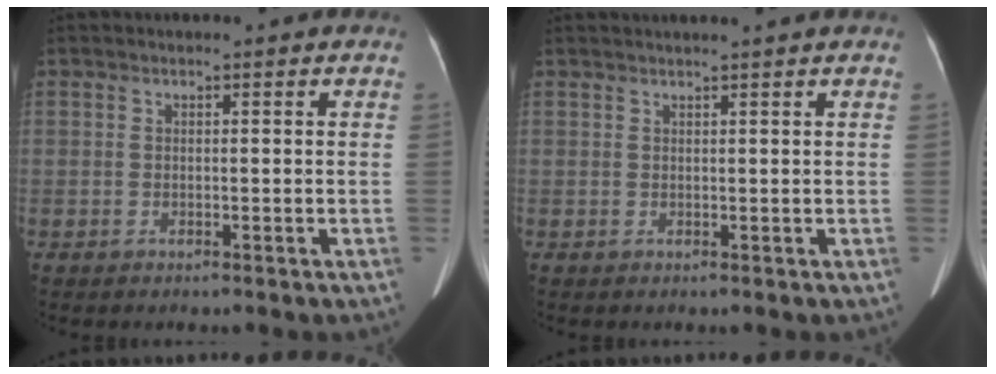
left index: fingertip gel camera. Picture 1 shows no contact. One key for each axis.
{"total": 4.0, "fx": 3.6, "fy": -0.7, "fz": 1.6, "tx": -0.015, "ty": 0.027, "tz": 0.045}